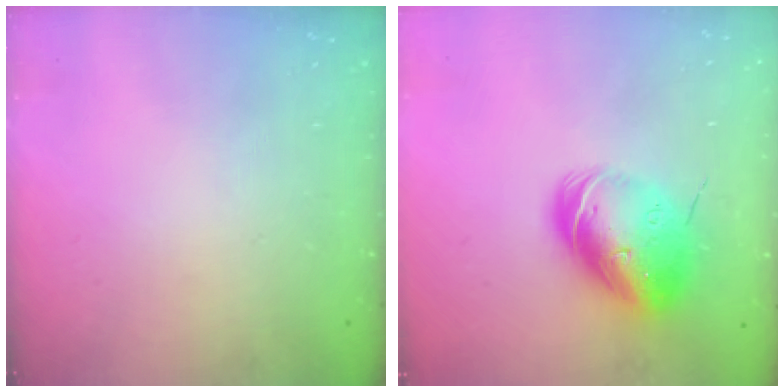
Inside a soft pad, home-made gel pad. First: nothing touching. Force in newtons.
{"total": 16.0, "press": 15.7, "slide": 2.9}